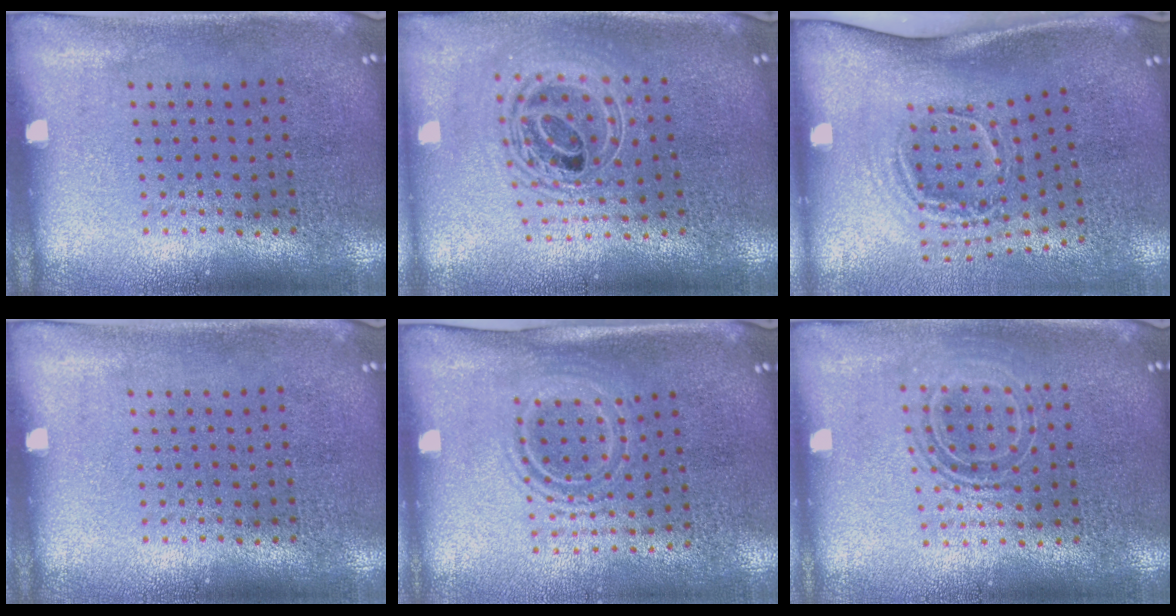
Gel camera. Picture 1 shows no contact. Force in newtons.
{"total": 2.2, "press": 1.7, "slide": 1.4}
{"total": 2.0, "press": 1.2, "slide": 1.6}
{"total": 0.0}
{"total": 1.6, "press": 1.2, "slide": 1.1}
{"total": 1.6, "press": 1.2, "slide": 1.0}